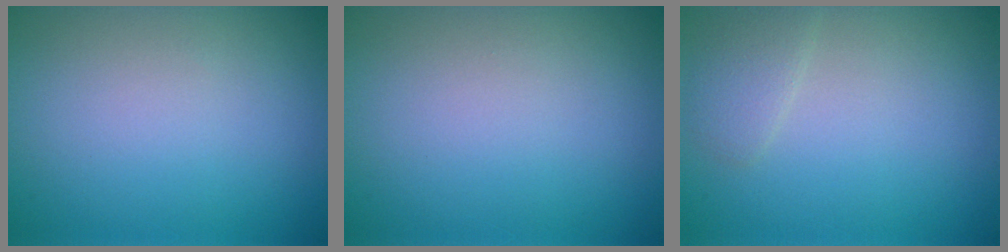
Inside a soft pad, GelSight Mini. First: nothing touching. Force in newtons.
{"total": 0.0}
{"total": 1.6, "press": 1.6, "slide": 0.1}